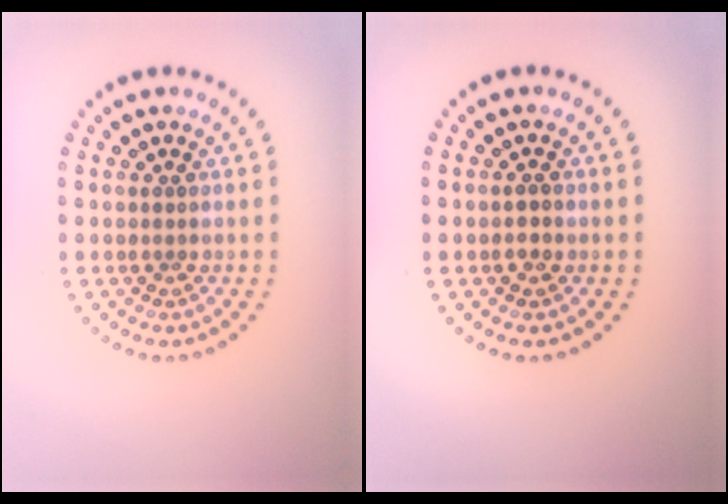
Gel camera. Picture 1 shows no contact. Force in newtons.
{"total": 1.1, "press": 1.0, "slide": 0.2}